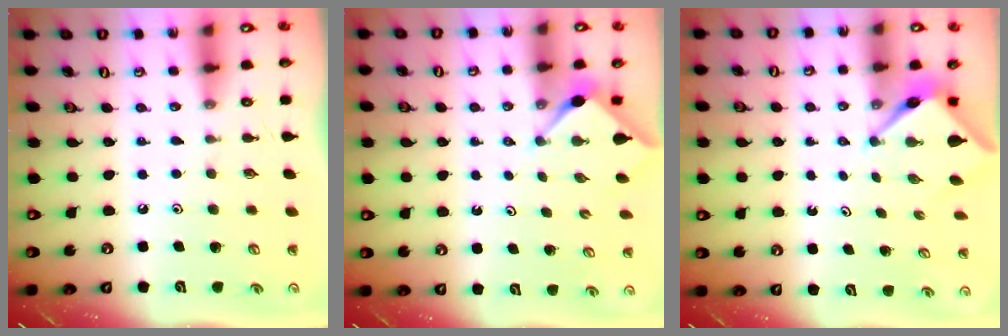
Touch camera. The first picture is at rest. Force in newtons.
{"total": 2.9, "press": 2.8, "slide": 0.4}
{"total": 3.9, "press": 3.9, "slide": 0.2}